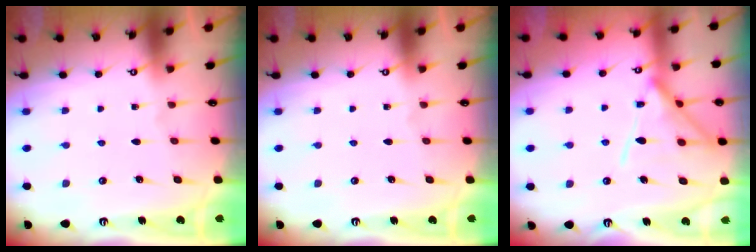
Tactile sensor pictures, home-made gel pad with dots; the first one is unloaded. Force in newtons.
{"total": 0.0}
{"total": 14.1, "press": 14.1, "slide": 1.0}